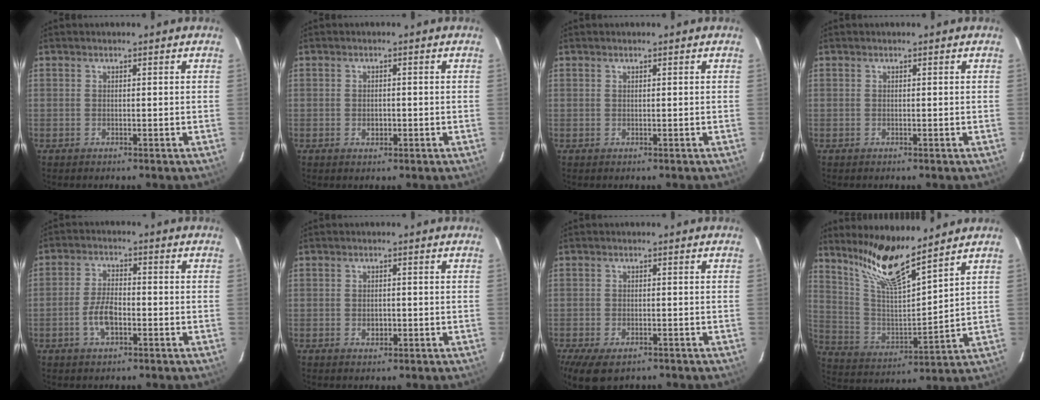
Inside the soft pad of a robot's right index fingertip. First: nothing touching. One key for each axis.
{"total": 1.7, "fx": -0.5, "fy": 1.2, "fz": 1.1, "tx": -0.016, "ty": 0.002, "tz": -0.007}
{"total": 0.0}
{"total": 0.0}
{"total": 5.7, "fx": -2.2, "fy": 2.6, "fz": 4.6, "tx": -0.096, "ty": 0.004, "tz": -0.039}
{"total": 2.0, "fx": -0.5, "fy": 1.4, "fz": 1.3, "tx": -0.019, "ty": 0.002, "tz": -0.007}
{"total": 8.3, "fx": -5.3, "fy": 4.1, "fz": 5.0, "tx": -0.118, "ty": -0.033, "tz": -0.087}
{"total": 13.6, "fx": 11.0, "fy": 1.3, "fz": 8.0, "tx": -0.150, "ty": -0.010, "tz": 0.216}